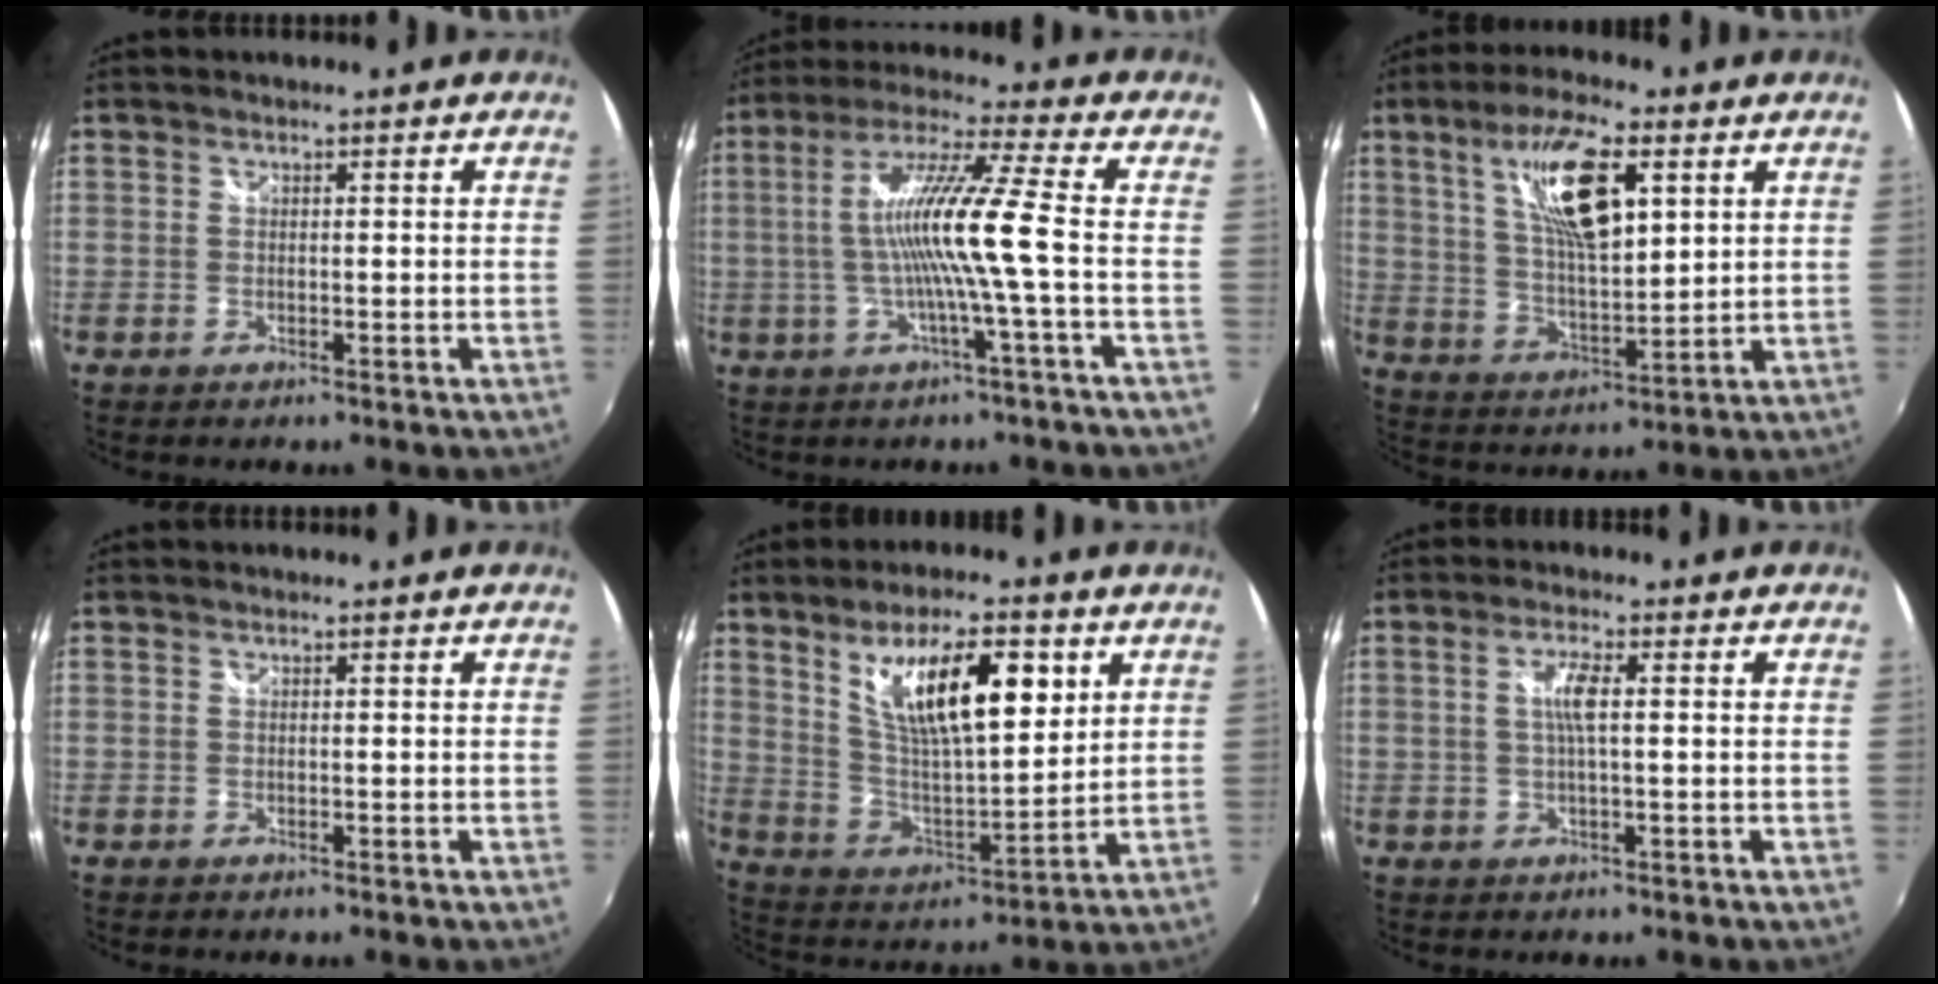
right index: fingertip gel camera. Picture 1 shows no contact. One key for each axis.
{"total": 12.2, "fx": -1.6, "fy": -1.6, "fz": 12.0, "tx": -0.220, "ty": 0.003, "tz": -0.026}
{"total": 13.9, "fx": 5.9, "fy": 4.5, "fz": 11.8, "tx": -0.213, "ty": 0.008, "tz": 0.113}
{"total": 0.0}
{"total": 17.1, "fx": 7.4, "fy": 5.6, "fz": 14.4, "tx": -0.240, "ty": 0.001, "tz": 0.142}
{"total": 3.8, "fx": 0.4, "fy": 0.4, "fz": 3.7, "tx": -0.072, "ty": 0.001, "tz": 0.007}